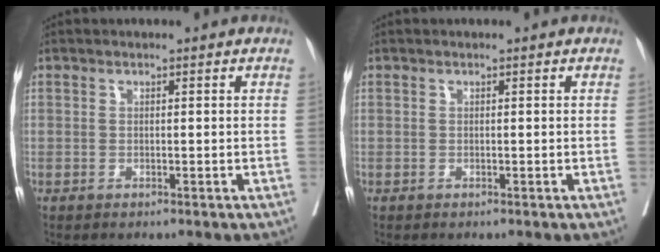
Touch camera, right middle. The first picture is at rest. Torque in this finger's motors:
{"motor_torque": [0.00, 0.02, -0.01, 0.00]}